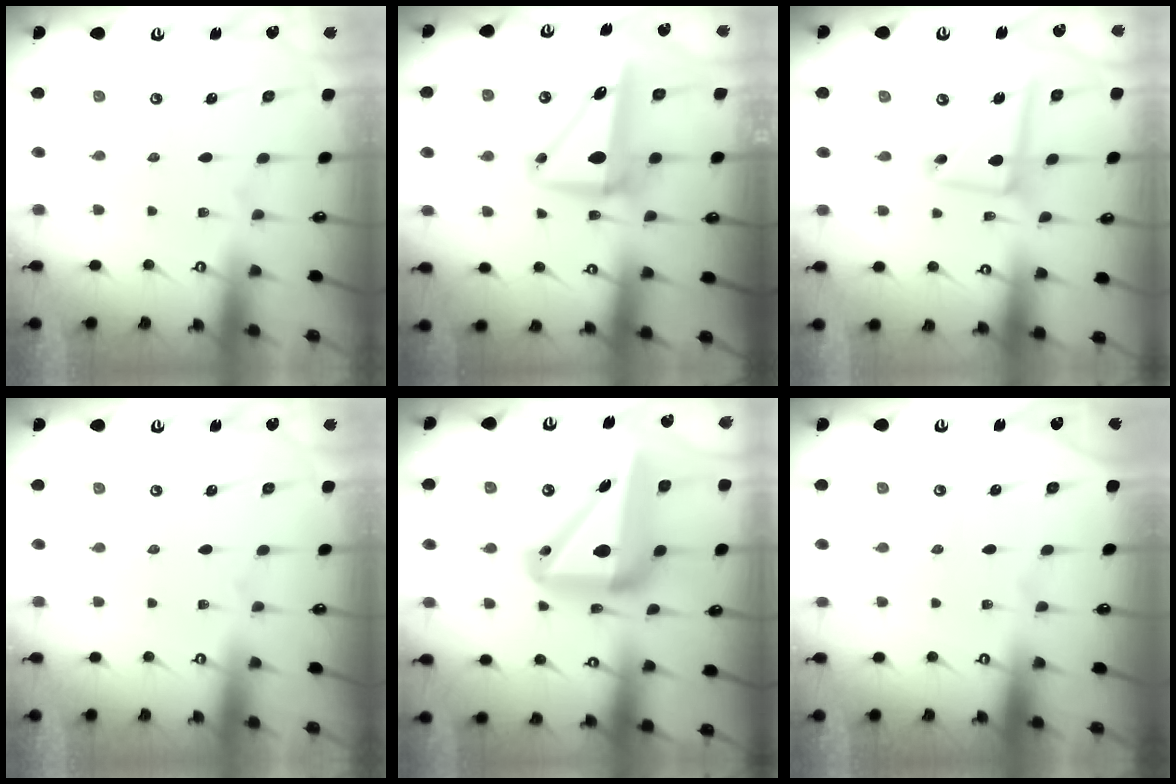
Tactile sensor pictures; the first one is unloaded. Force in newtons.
{"total": 8.6, "press": 8.4, "slide": 2.0}
{"total": 10.2, "press": 10.2, "slide": 0.8}
{"total": 0.0}
{"total": 19.8, "press": 19.6, "slide": 2.9}
{"total": 0.0}